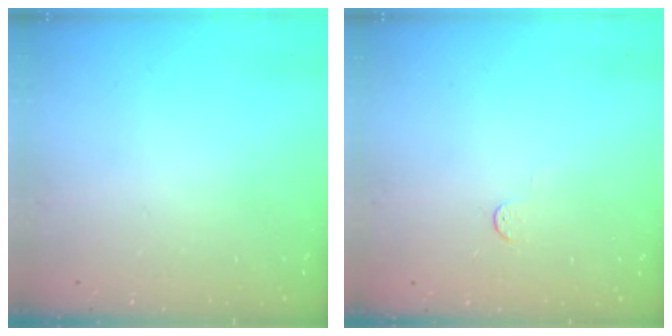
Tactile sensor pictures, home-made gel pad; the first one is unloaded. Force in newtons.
{"total": 2.8, "press": 2.8, "slide": 0.4}